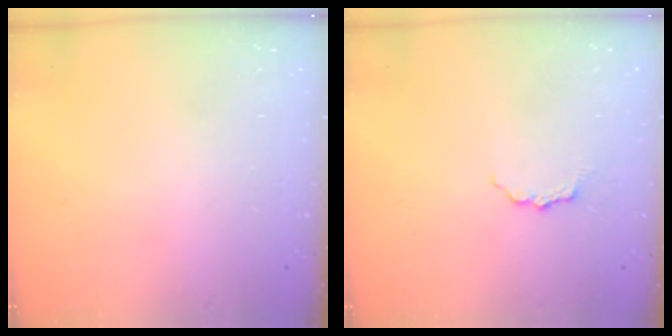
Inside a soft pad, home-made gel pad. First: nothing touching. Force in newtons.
{"total": 4.1, "press": 4.1, "slide": 0.5}